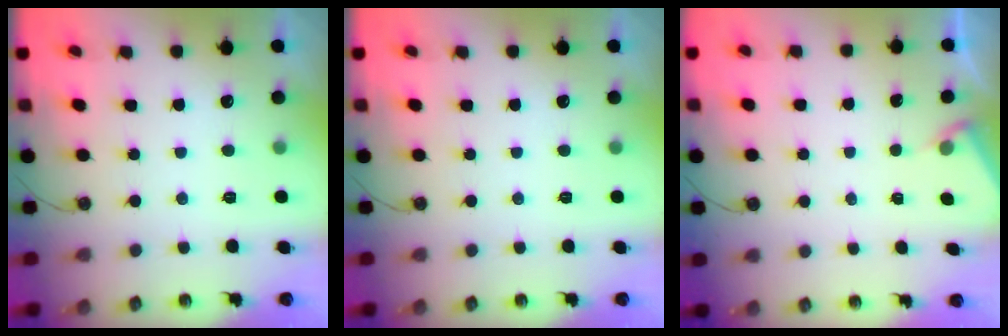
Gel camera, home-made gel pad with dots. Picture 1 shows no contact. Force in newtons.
{"total": 0.0}
{"total": 3.0, "press": 2.9, "slide": 0.4}